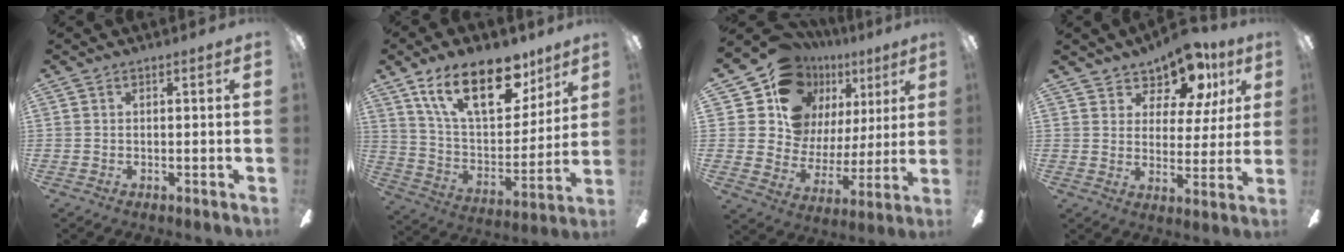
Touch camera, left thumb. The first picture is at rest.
{"total": 22.7, "force": [13.7, 11.0, 14.3], "torque": [-0.234, -0.069, 0.240]}
{"total": 17.0, "force": [9.9, 12.7, 5.2], "torque": [-0.099, -0.069, 0.201]}
{"total": 11.4, "force": [8.9, 5.5, 4.5], "torque": [-0.081, -0.053, 0.162]}